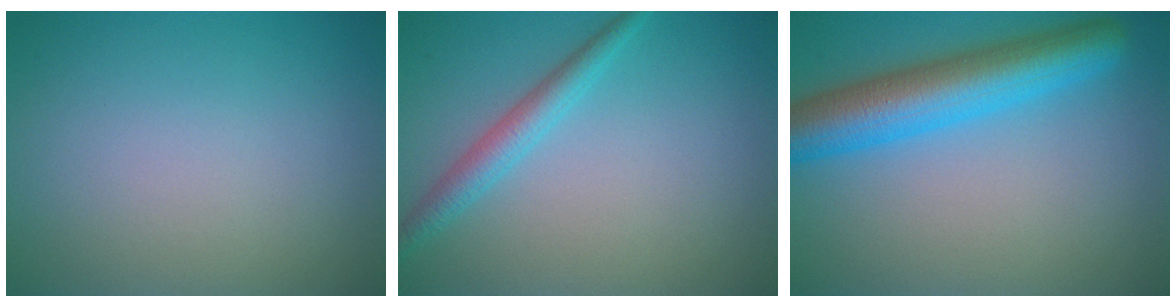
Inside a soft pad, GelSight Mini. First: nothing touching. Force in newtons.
{"total": 2.6, "press": 2.6, "slide": 0.1}
{"total": 7.5, "press": 7.5, "slide": 0.3}